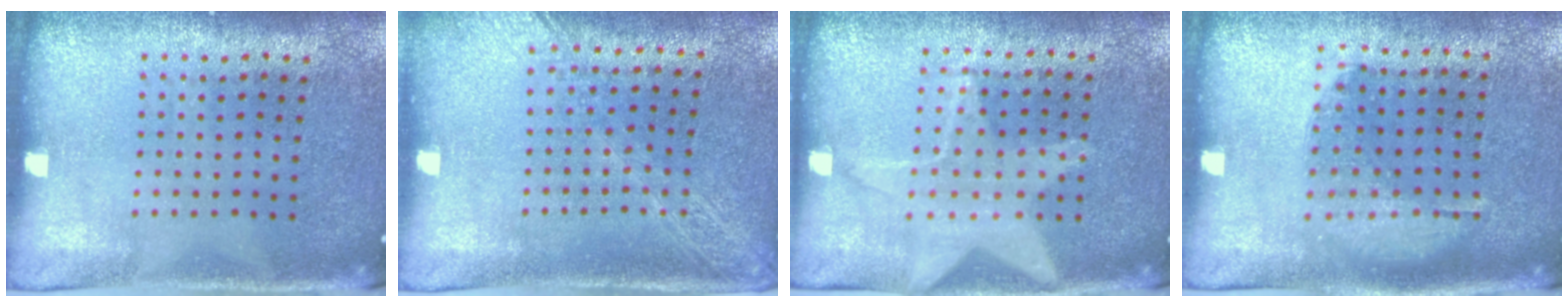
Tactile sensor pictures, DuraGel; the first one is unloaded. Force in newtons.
{"total": 1.9, "press": 1.7, "slide": 1.0}
{"total": 1.1, "press": 1.1, "slide": 0.2}
{"total": 1.1, "press": 0.8, "slide": 0.7}